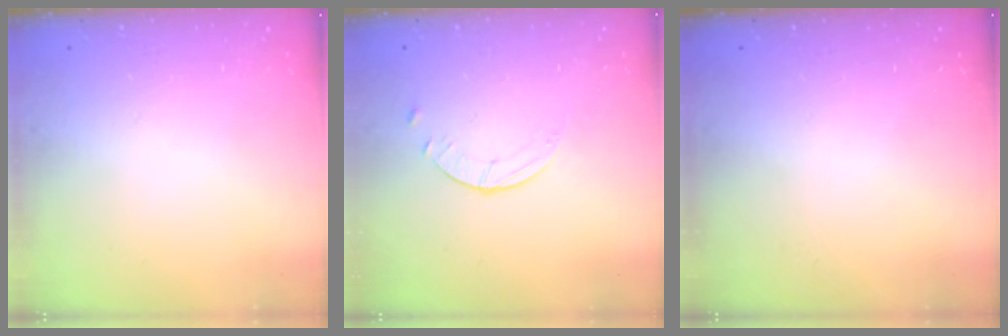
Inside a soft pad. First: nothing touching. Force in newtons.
{"total": 0.9, "press": 0.9, "slide": 0.1}
{"total": 0.0}